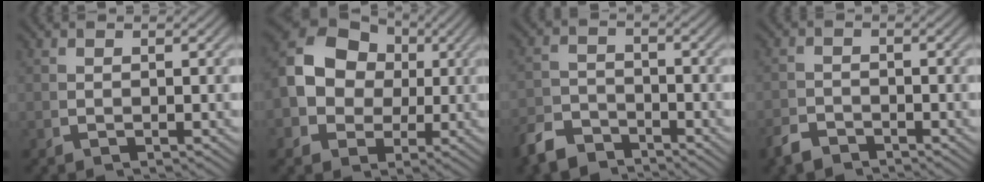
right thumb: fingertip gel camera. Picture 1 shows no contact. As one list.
[{"total": 10.1, "force": [1.4, 8.3, 5.5], "torque": [-0.154, -0.031, 0.038]}, {"total": 4.2, "force": [-3.8, 1.5, 0.6], "torque": [0.004, -0.011, -0.068]}, {"total": 2.2, "force": [-2.1, 0.6, 0.1], "torque": [0.005, -0.006, -0.037]}]